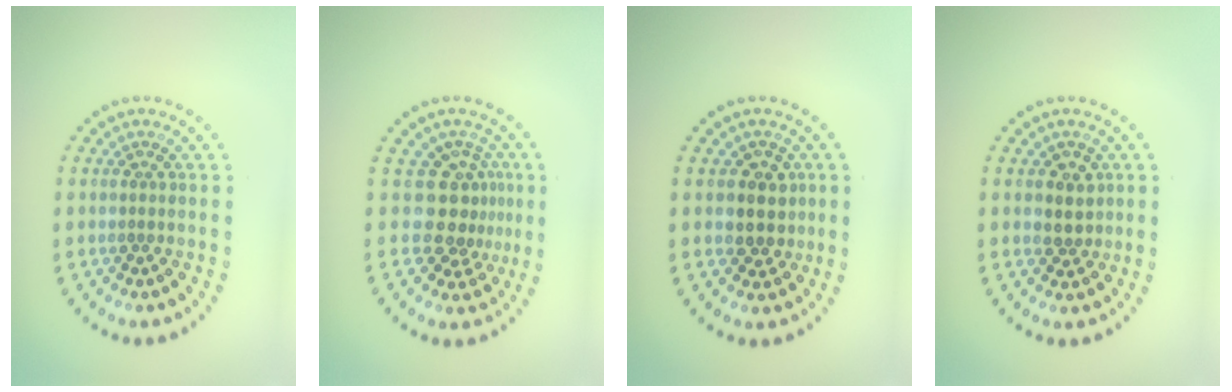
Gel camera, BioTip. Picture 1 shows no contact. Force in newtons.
{"total": 3.6, "press": 2.6, "slide": 2.5}
{"total": 2.8, "press": 2.5, "slide": 1.3}
{"total": 2.4, "press": 2.2, "slide": 1.0}